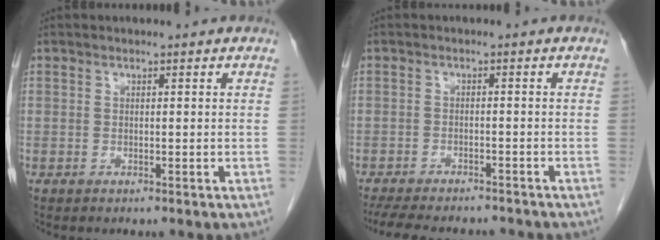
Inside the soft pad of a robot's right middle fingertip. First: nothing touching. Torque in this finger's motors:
{"motor_torque": [1.07, -1.07, 0.10, 0.04]}